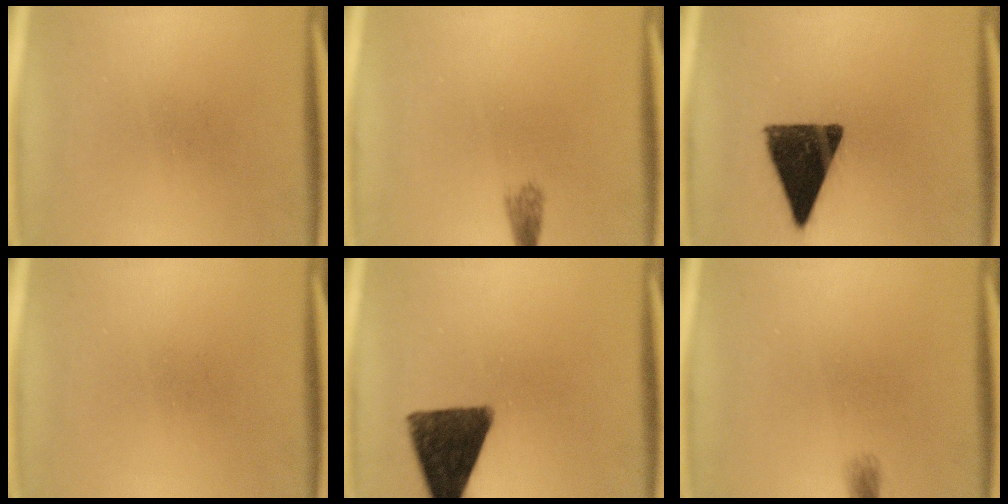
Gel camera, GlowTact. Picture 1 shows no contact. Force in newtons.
{"total": 1.7}
{"total": 13.7}
{"total": 0.0}
{"total": 13.5}
{"total": 1.4}